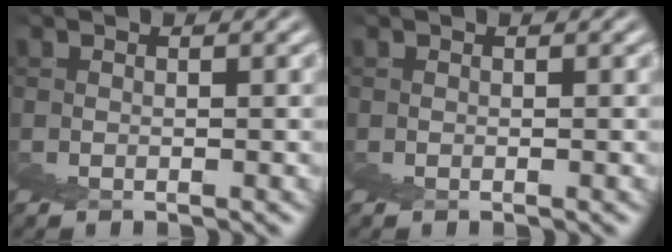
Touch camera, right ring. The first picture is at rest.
{"total": 0.0}